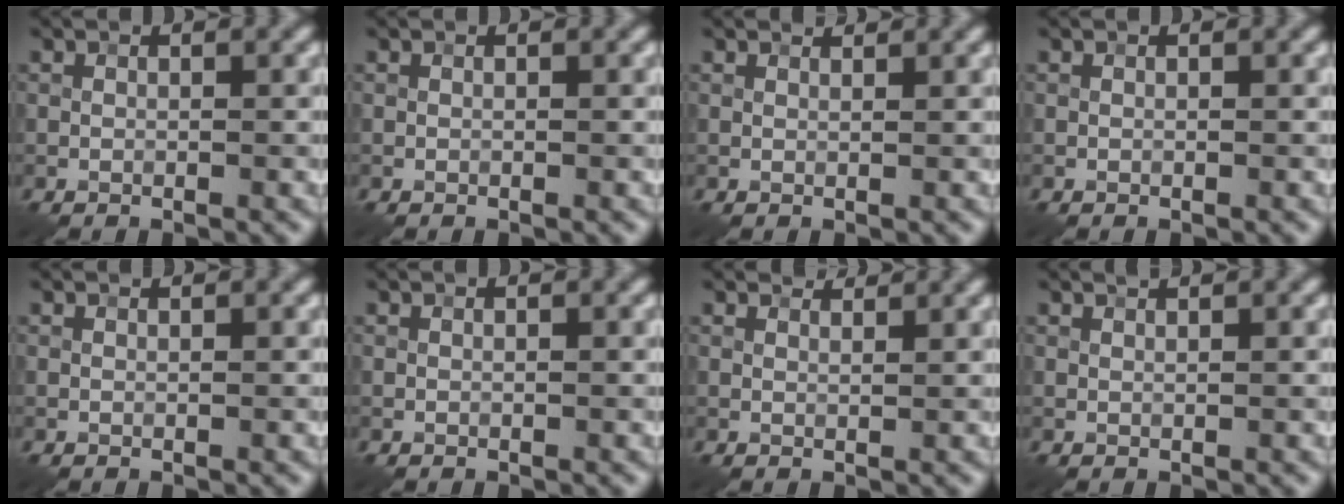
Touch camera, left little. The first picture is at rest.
{"total": 0.0}
{"total": 1.0, "force": [1.0, 0.1, 0.3], "torque": [-0.011, -0.002, 0.012]}
{"total": 0.0}
{"total": 0.0}
{"total": 0.0}
{"total": 2.0, "force": [1.9, 0.3, 0.6], "torque": [-0.019, 0.001, 0.025]}
{"total": 0.6, "force": [0.5, 0.0, 0.2], "torque": [-0.006, -0.002, 0.008]}